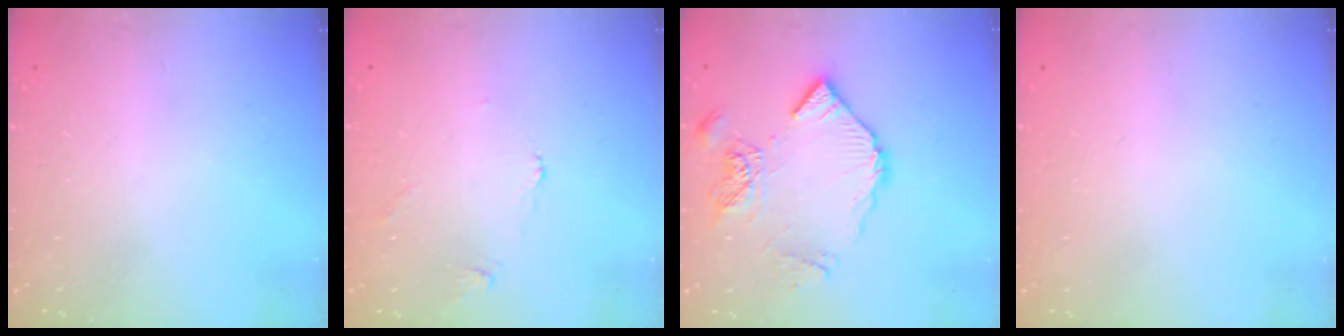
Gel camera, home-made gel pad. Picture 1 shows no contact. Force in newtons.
{"total": 1.9, "press": 1.8, "slide": 0.3}
{"total": 10.4, "press": 10.3, "slide": 1.2}
{"total": 1.8, "press": 1.8, "slide": 0.1}